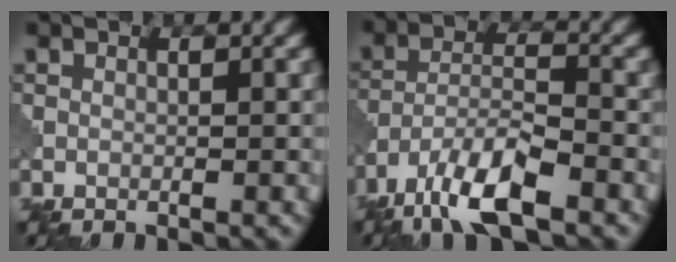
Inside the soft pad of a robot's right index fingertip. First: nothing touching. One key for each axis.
{"total": 7.9, "fx": -5.5, "fy": 2.3, "fz": 5.2, "tx": -0.095, "ty": -0.001, "tz": -0.109}